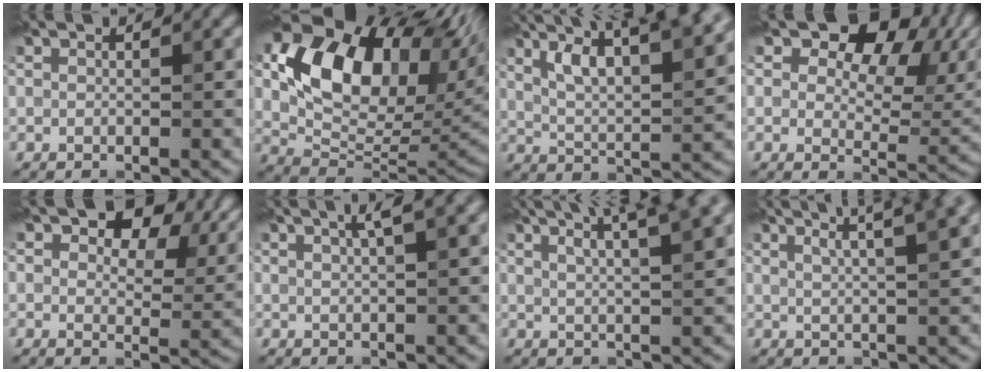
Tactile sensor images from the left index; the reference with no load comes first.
{"total": 13.0, "force": [4.0, 8.3, 9.2], "torque": [-0.169, 0.006, 0.091]}
{"total": 9.6, "force": [5.2, 3.3, 7.4], "torque": [-0.118, 0.025, 0.074]}
{"total": 10.7, "force": [5.3, 6.2, 7.0], "torque": [-0.085, 0.004, 0.088]}
{"total": 8.7, "force": [4.9, 4.5, 5.6], "torque": [-0.090, 0.008, 0.096]}
{"total": 2.4, "force": [1.3, 0.1, 2.0], "torque": [-0.022, 0.013, 0.025]}
{"total": 7.3, "force": [4.3, 1.8, 5.6], "torque": [-0.067, 0.038, 0.042]}
{"total": 5.8, "force": [3.3, 1.7, 4.5], "torque": [-0.057, 0.036, 0.033]}